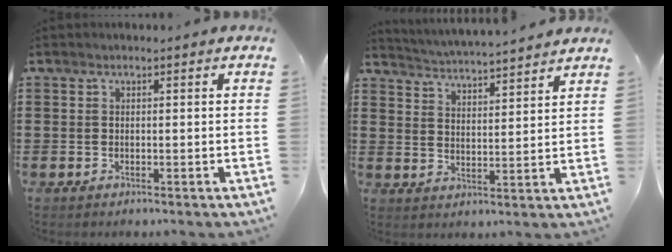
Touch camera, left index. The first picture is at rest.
{"total": 3.9, "force": [3.8, -0.6, 0.1], "torque": [-0.022, -0.031, 0.063]}